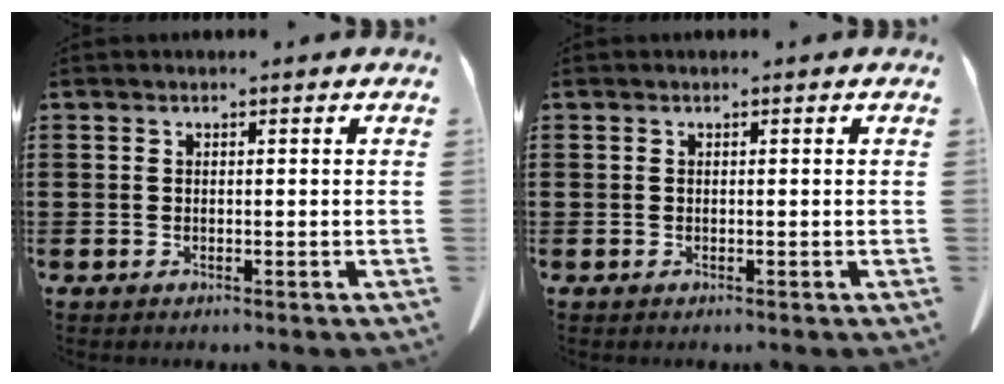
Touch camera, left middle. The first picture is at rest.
{"total": 0.0}